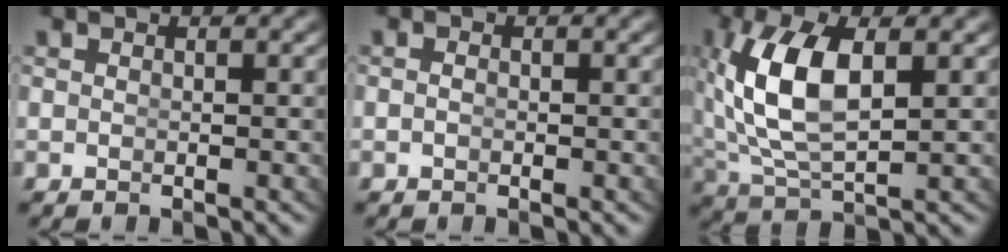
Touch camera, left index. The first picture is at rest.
{"total": 0.5, "force": [-0.5, 0.0, 0.3], "torque": [-0.006, -0.010, -0.005]}
{"total": 6.5, "force": [0.8, 2.9, 5.8], "torque": [-0.138, -0.017, 0.033]}